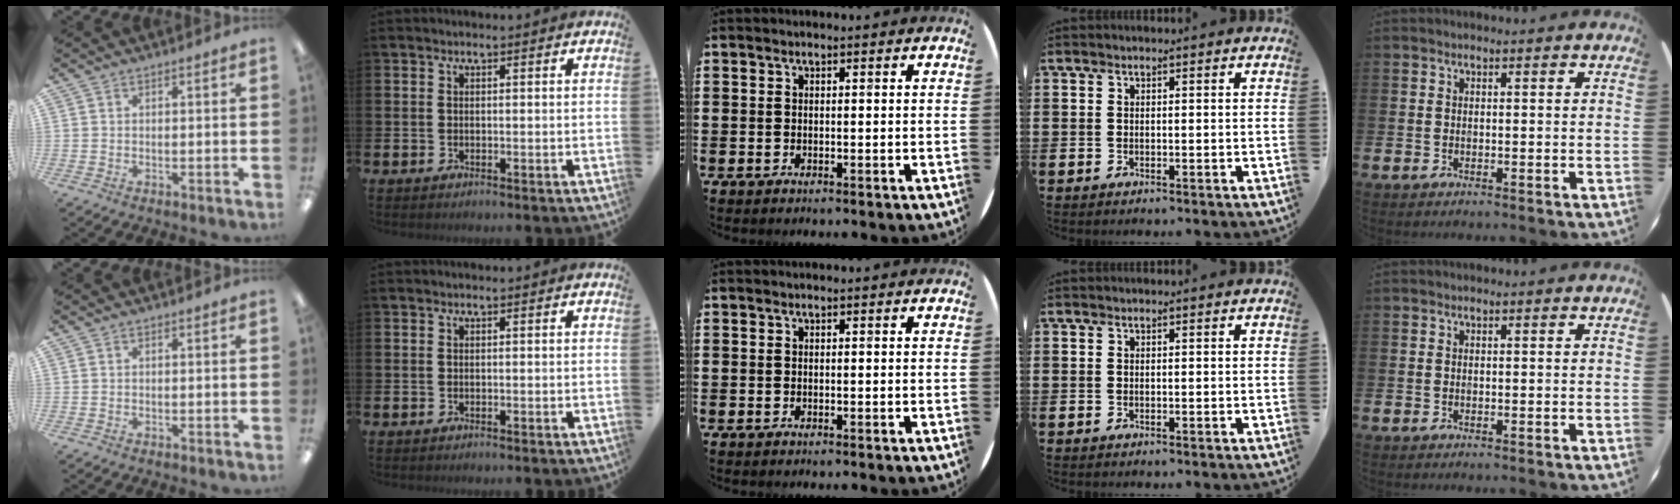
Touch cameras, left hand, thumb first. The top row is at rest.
{}